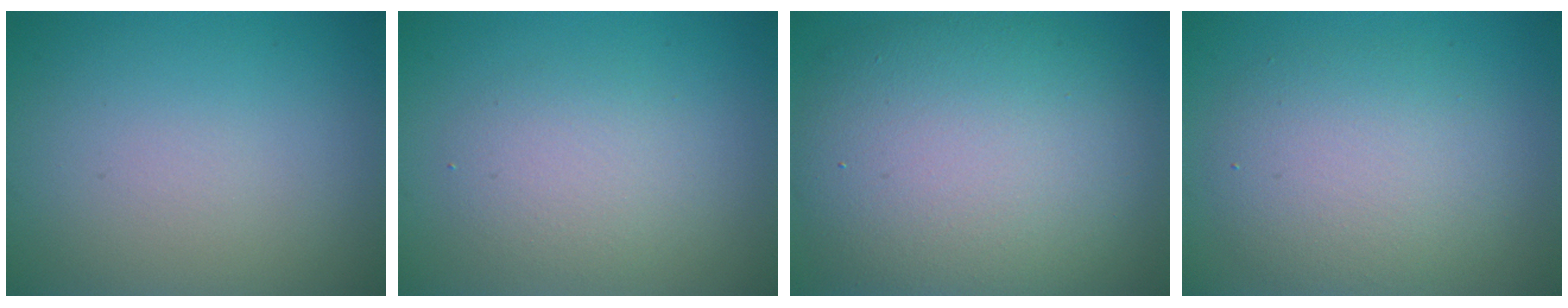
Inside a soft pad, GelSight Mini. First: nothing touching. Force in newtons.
{"total": 2.6, "press": 2.6, "slide": 0.2}
{"total": 11.8, "press": 11.8, "slide": 0.8}
{"total": 5.1, "press": 5.1, "slide": 0.2}